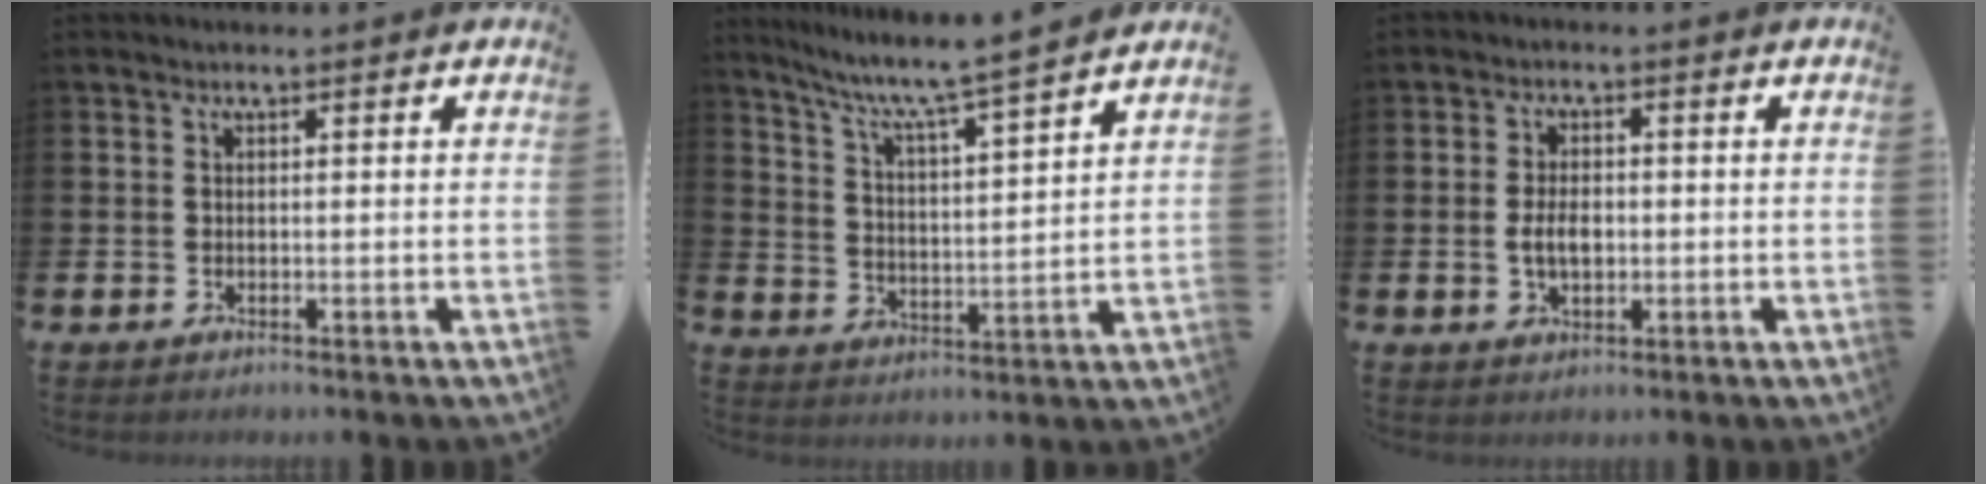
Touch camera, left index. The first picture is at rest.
{"total": 7.1, "force": [6.7, -0.2, 2.5], "torque": [-0.080, -0.053, 0.111]}
{"total": 3.7, "force": [-0.2, 2.2, 2.9], "torque": [-0.047, 0.003, -0.006]}